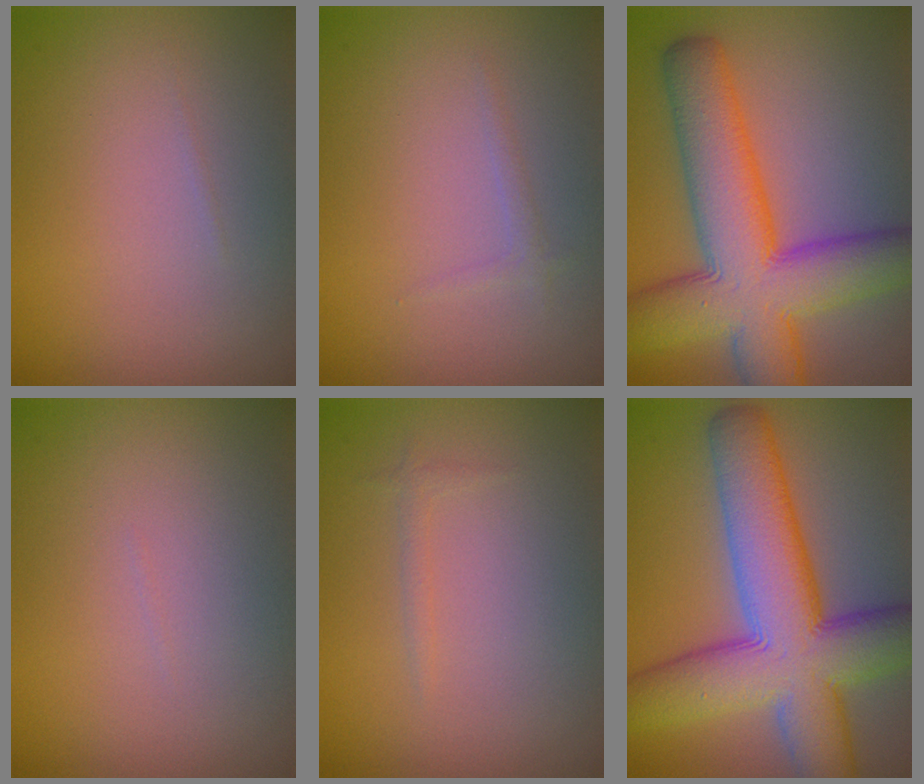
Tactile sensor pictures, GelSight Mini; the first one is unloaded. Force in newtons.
{"total": 0.8, "press": 0.8, "slide": 0.1}
{"total": 11.6, "press": 11.6, "slide": 0.3}
{"total": 0.0}
{"total": 0.6, "press": 0.6, "slide": 0.1}
{"total": 12.6, "press": 12.6, "slide": 0.6}